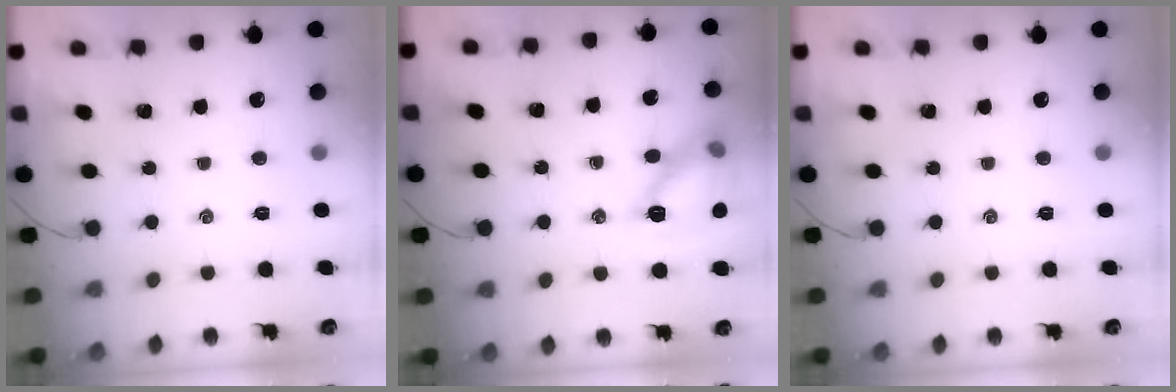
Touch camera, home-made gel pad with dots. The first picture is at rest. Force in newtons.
{"total": 13.4, "press": 13.4, "slide": 0.8}
{"total": 0.0}